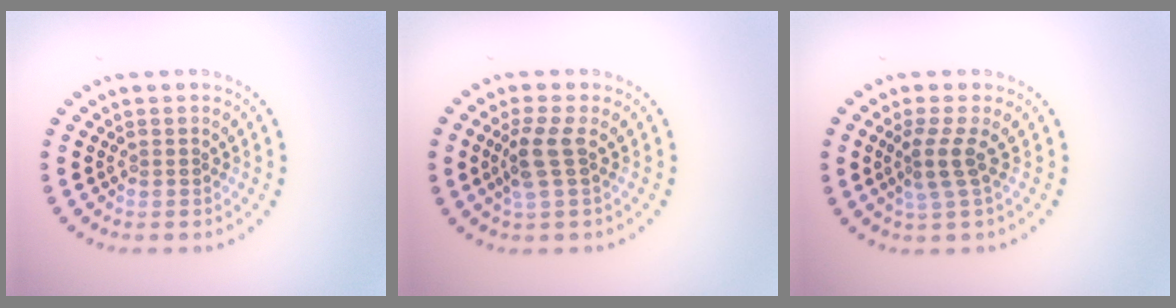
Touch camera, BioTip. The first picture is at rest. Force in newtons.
{"total": 2.6, "press": 2.1, "slide": 1.5}
{"total": 2.5, "press": 1.8, "slide": 1.7}